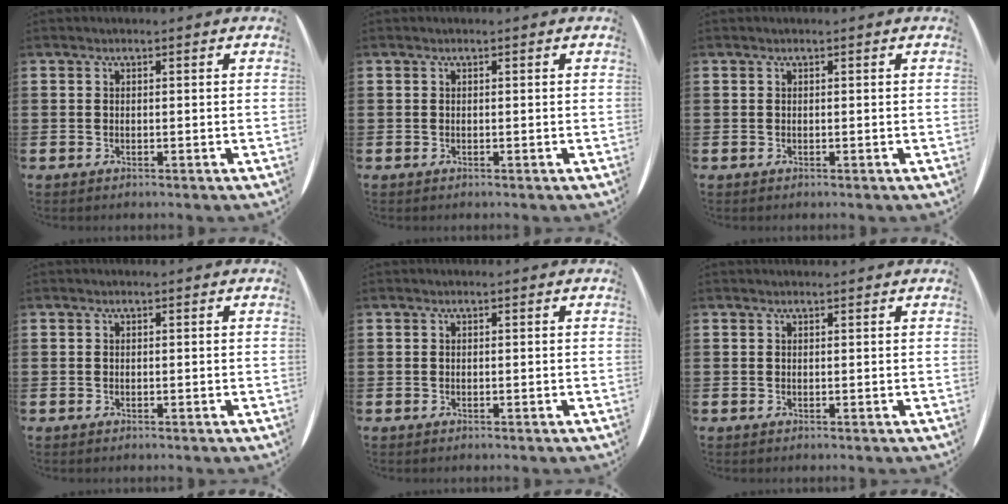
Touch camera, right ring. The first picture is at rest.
{"total": 0.0}
{"total": 0.0}
{"total": 0.0}
{"total": 0.0}
{"total": 0.0}